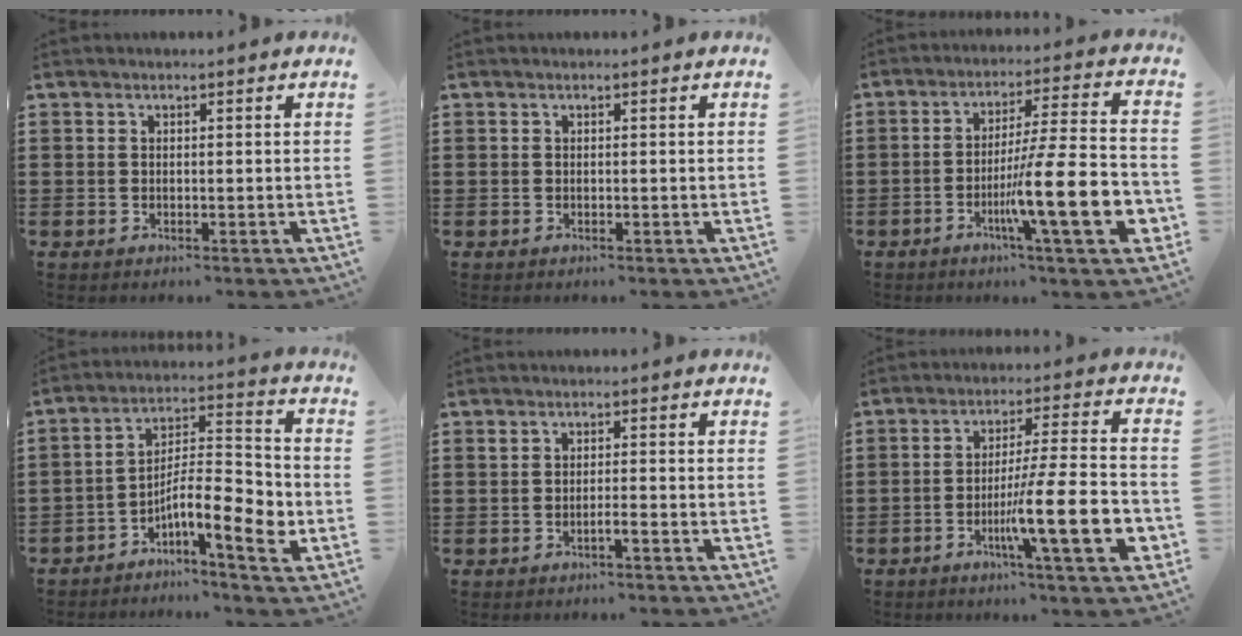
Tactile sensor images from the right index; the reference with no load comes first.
{"total": 0.0}
{"total": 16.4, "force": [-5.4, 2.5, 15.3], "torque": [-0.244, -0.010, -0.087]}
{"total": 10.2, "force": [-4.5, 2.2, 8.9], "torque": [-0.156, -0.003, -0.080]}
{"total": 1.4, "force": [-0.9, -0.2, 1.1], "torque": [-0.020, -0.006, -0.016]}
{"total": 14.7, "force": [-4.9, 1.9, 13.7], "torque": [-0.227, -0.010, -0.081]}